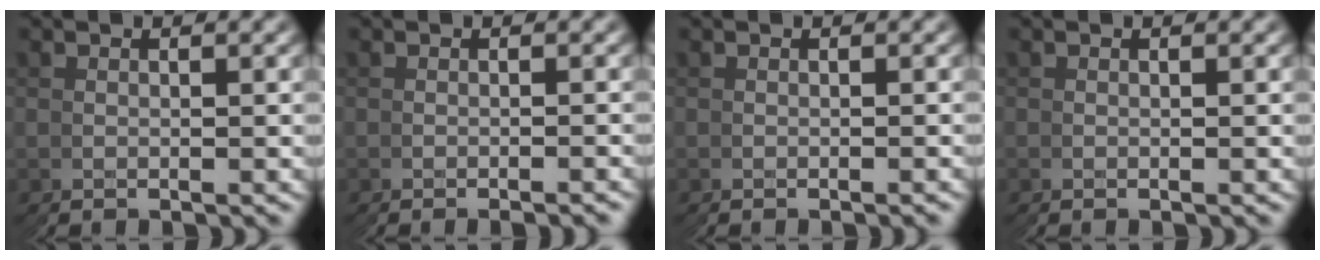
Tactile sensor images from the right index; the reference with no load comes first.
{"total": 1.2, "force": [-0.8, -0.8, -0.5], "torque": [0.003, 0.002, -0.015]}
{"total": 0.7, "force": [-0.3, -0.5, -0.3], "torque": [0.002, 0.003, -0.006]}
{"total": 0.0}